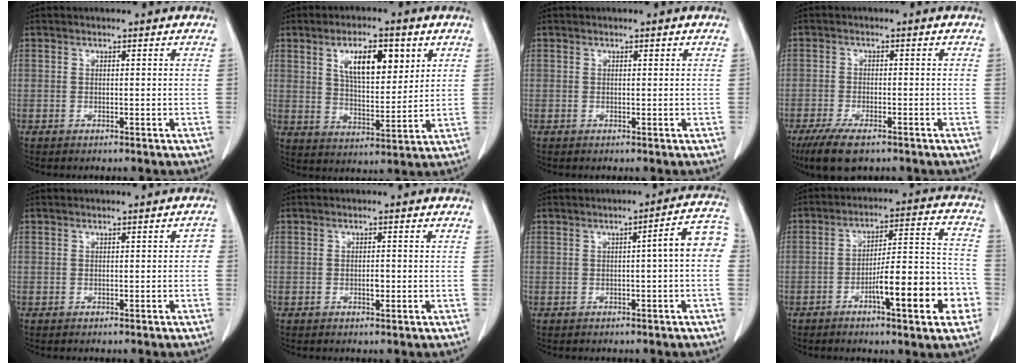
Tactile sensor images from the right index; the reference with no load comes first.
{"total": 10.2, "force": [4.3, 3.9, 8.3], "torque": [-0.138, 0.007, 0.078]}
{"total": 0.0}
{"total": 6.7, "force": [-4.6, 2.3, 4.2], "torque": [-0.078, -0.011, -0.078]}
{"total": 1.1, "force": [-0.3, 0.6, 0.9], "torque": [0.001, 0.006, -0.005]}
{"total": 1.2, "force": [-0.3, 0.5, 1.1], "torque": [-0.022, 0.001, -0.005]}
{"total": 6.1, "force": [0.1, 0.1, 6.1], "torque": [-0.072, 0.019, -0.005]}
{"total": 14.2, "force": [-5.5, 2.3, 12.9], "torque": [-0.187, 0.020, -0.080]}